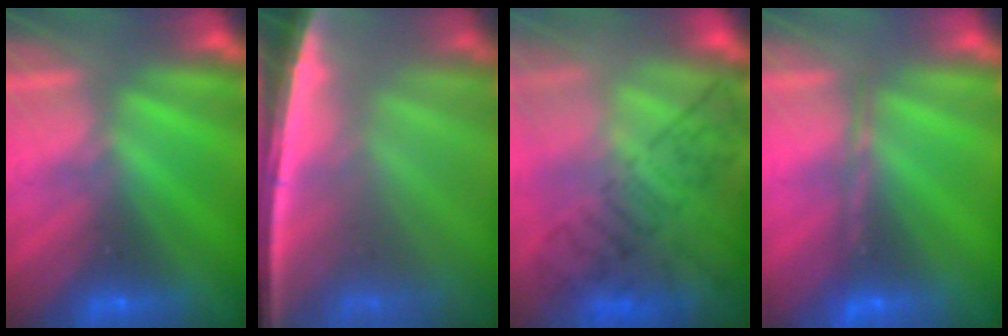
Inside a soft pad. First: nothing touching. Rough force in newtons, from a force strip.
{"total": 7.0}
{"total": 7.3}
{"total": 1.7}